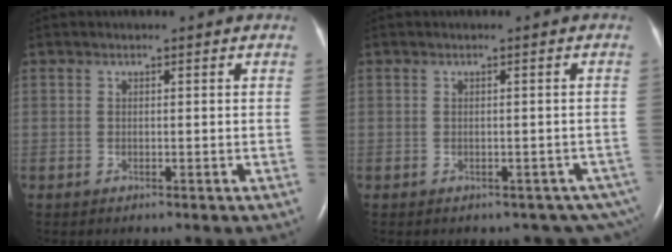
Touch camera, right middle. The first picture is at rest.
{"total": 11.6, "force": [-9.8, 5.4, 3.0], "torque": [-0.034, 0.021, -0.095]}